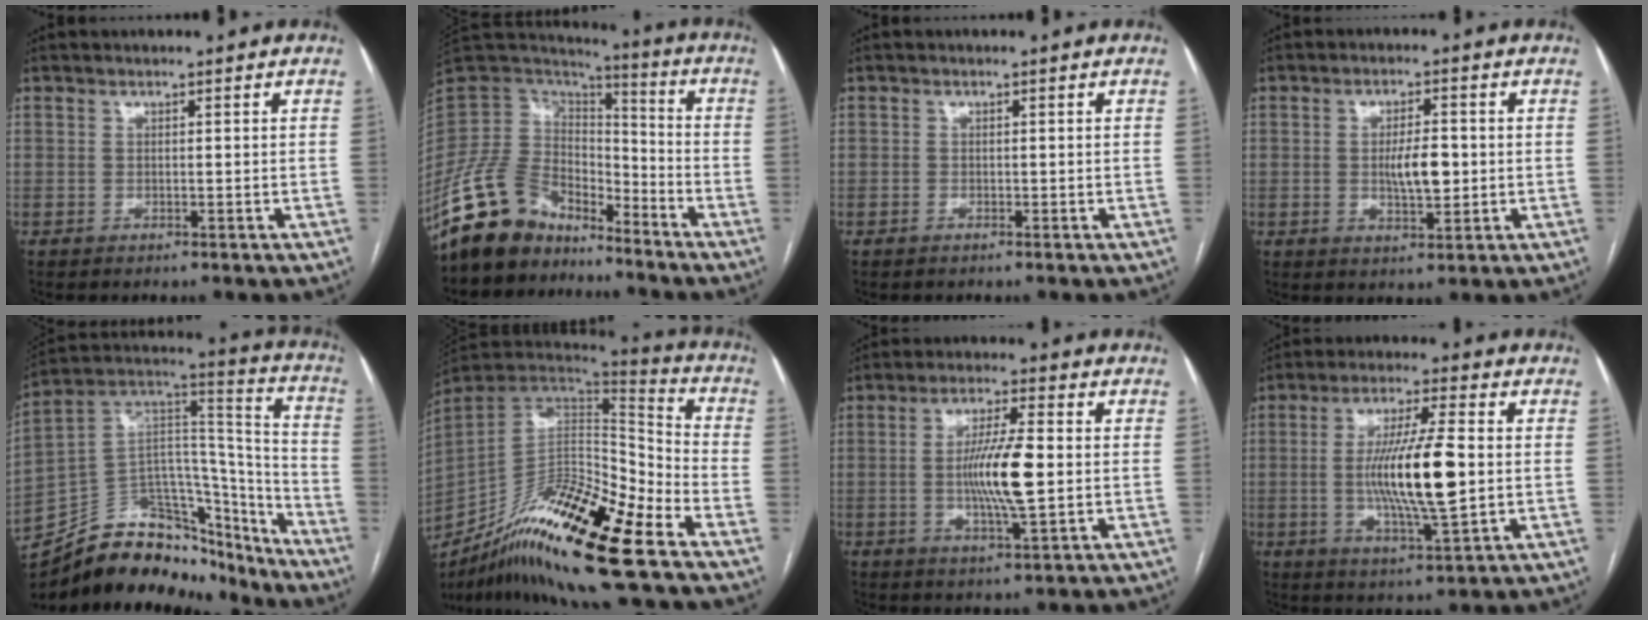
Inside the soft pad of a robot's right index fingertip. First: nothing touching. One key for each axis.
{"total": 14.0, "fx": -11.0, "fy": 7.4, "fz": 4.6, "tx": -0.102, "ty": 0.042, "tz": -0.211}
{"total": 0.7, "fx": -0.4, "fy": 0.5, "fz": 0.0, "tx": -0.002, "ty": 0.004, "tz": -0.009}
{"total": 5.6, "fx": -0.2, "fy": 1.7, "fz": 5.3, "tx": -0.093, "ty": 0.001, "tz": 0.000}
{"total": 28.6, "fx": -23.1, "fy": 12.5, "fz": 11.3, "tx": -0.213, "ty": 0.043, "tz": -0.357}
{"total": 23.9, "fx": -16.4, "fy": 2.7, "fz": 17.1, "tx": -0.305, "ty": -0.020, "tz": -0.296}
{"total": 9.8, "fx": -0.5, "fy": 1.1, "fz": 9.7, "tx": -0.181, "ty": -0.003, "tz": -0.012}
{"total": 13.6, "fx": -0.5, "fy": 1.5, "fz": 13.5, "tx": -0.251, "ty": -0.007, "tz": -0.009}